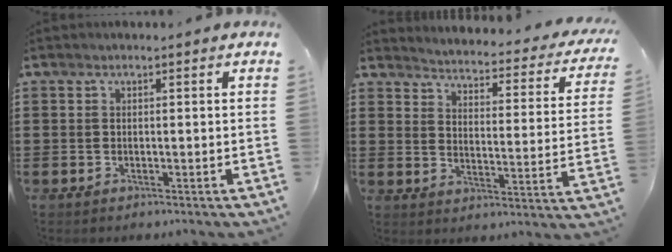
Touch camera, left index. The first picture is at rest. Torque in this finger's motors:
{"motor_torque": [2.14, 0.00, 0.14, 0.02]}